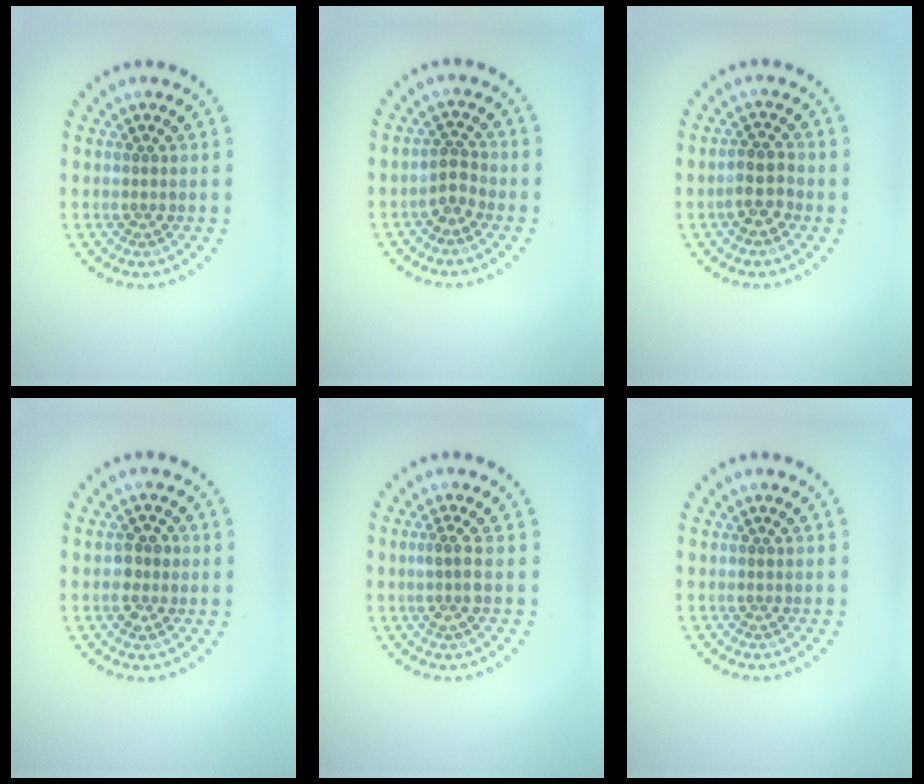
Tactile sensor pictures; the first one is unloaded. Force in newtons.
{"total": 1.9, "press": 1.6, "slide": 0.9}
{"total": 2.4, "press": 2.2, "slide": 0.9}
{"total": 2.1, "press": 2.1, "slide": 0.2}
{"total": 1.4, "press": 1.2, "slide": 0.8}
{"total": 0.0}